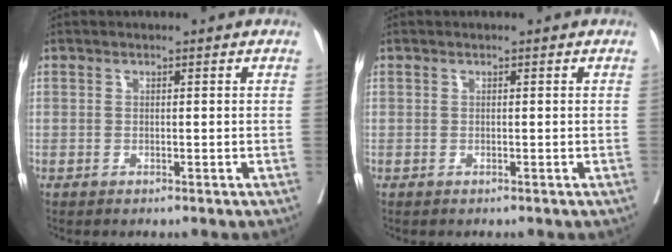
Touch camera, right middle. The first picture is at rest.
{"total": 0.0}